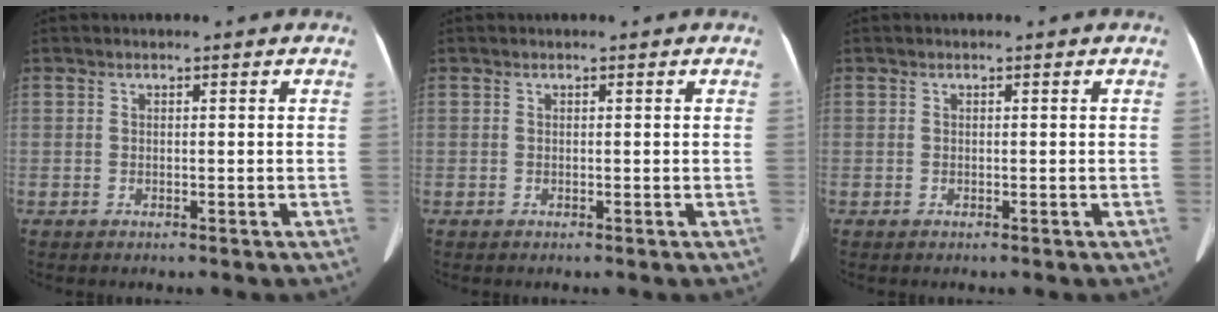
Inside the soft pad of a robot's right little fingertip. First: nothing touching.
{"total": 0.0}
{"total": 0.0}